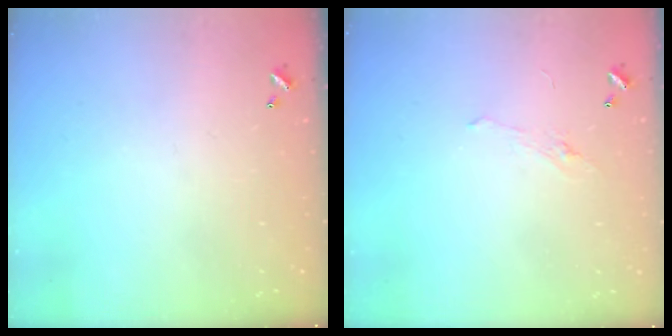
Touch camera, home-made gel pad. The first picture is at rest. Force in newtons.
{"total": 2.2, "press": 2.1, "slide": 0.8}